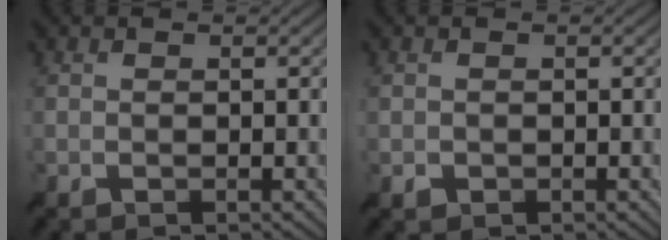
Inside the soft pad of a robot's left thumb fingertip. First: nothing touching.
{"total": 1.0, "force": [-0.6, 0.9, 0.0], "torque": [0.002, -0.007, -0.011]}